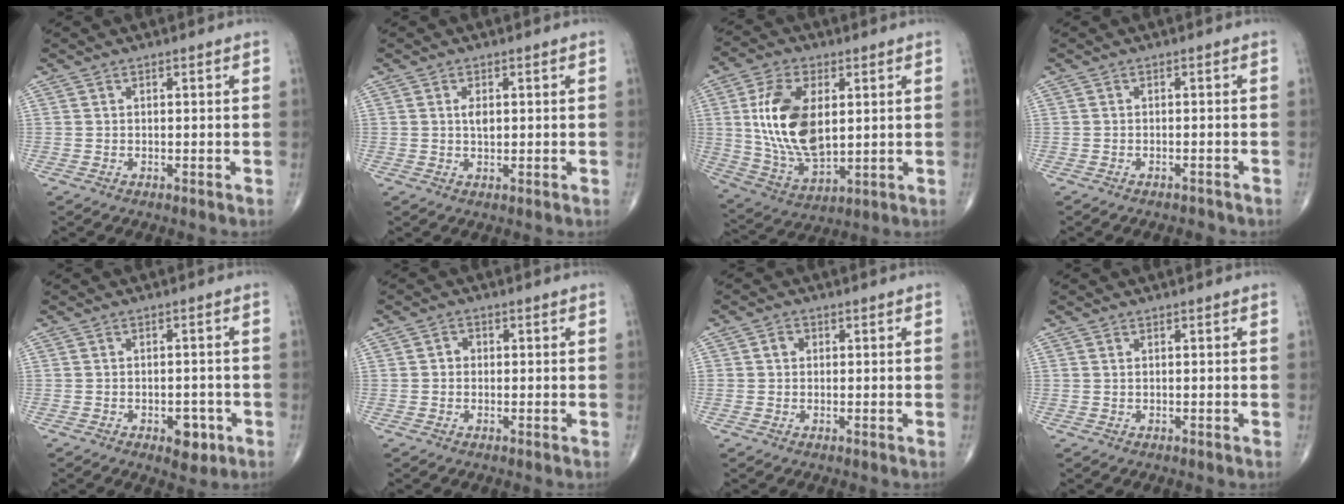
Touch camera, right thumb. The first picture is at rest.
{"total": 2.2, "force": [0.3, 1.1, 1.8], "torque": [-0.032, -0.002, 0.006]}
{"total": 16.7, "force": [2.7, 9.1, 13.8], "torque": [-0.256, -0.013, 0.059]}
{"total": 1.6, "force": [-1.5, 0.5, 0.3], "torque": [-0.010, 0.009, -0.018]}
{"total": 4.5, "force": [-2.0, 2.6, 3.2], "torque": [-0.020, 0.010, -0.019]}
{"total": 1.7, "force": [0.0, 1.6, 0.8], "torque": [-0.003, 0.006, -0.004]}
{"total": 1.8, "force": [0.3, 1.6, 0.8], "torque": [-0.005, 0.003, 0.002]}
{"total": 0.0}